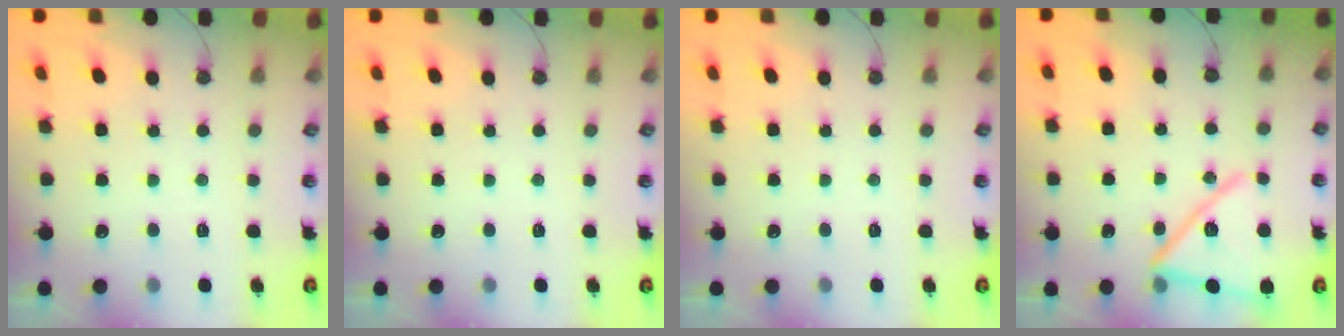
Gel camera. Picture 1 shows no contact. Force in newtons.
{"total": 0.0}
{"total": 0.0}
{"total": 16.1, "press": 16.1, "slide": 0.9}